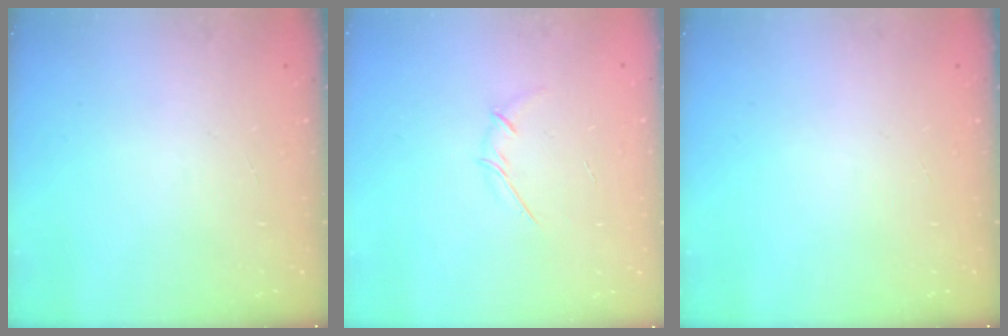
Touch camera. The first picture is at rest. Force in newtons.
{"total": 3.5, "press": 3.4, "slide": 0.9}
{"total": 0.0}